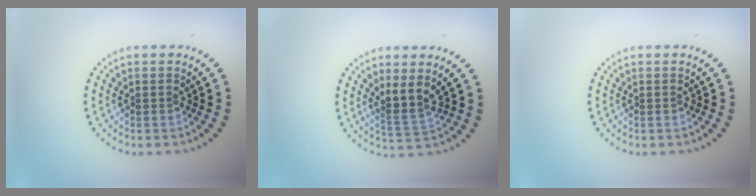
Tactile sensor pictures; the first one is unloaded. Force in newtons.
{"total": 2.7, "press": 2.0, "slide": 1.7}
{"total": 0.0}